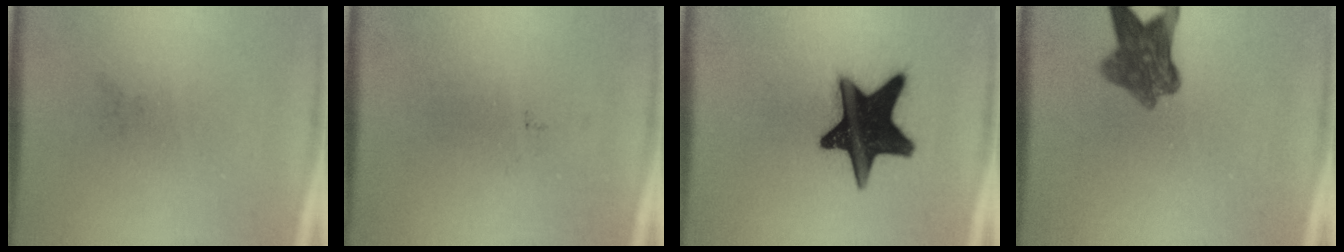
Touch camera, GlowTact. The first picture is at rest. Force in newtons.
{"total": 0.0}
{"total": 19.2}
{"total": 7.4}